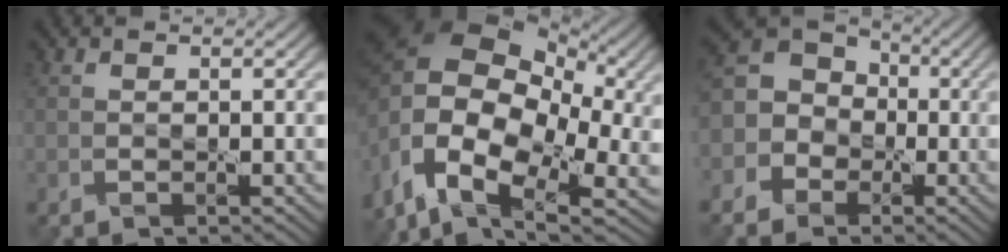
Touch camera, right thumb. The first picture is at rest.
{"total": 18.6, "force": [-1.0, 12.7, 13.5], "torque": [-0.288, -0.012, -0.013]}
{"total": 7.7, "force": [-1.9, 7.0, 2.7], "torque": [-0.086, 0.007, -0.063]}